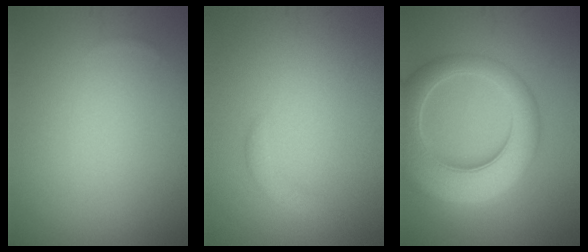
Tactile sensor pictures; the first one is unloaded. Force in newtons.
{"total": 1.1, "press": 1.1, "slide": 0.0}
{"total": 9.8, "press": 9.8, "slide": 0.6}